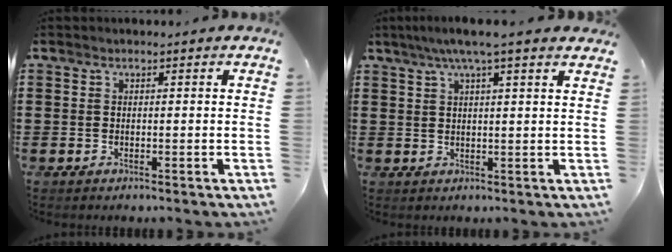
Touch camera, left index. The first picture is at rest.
{"total": 4.8, "force": [3.4, 0.0, 3.4], "torque": [-0.074, 0.000, 0.059]}